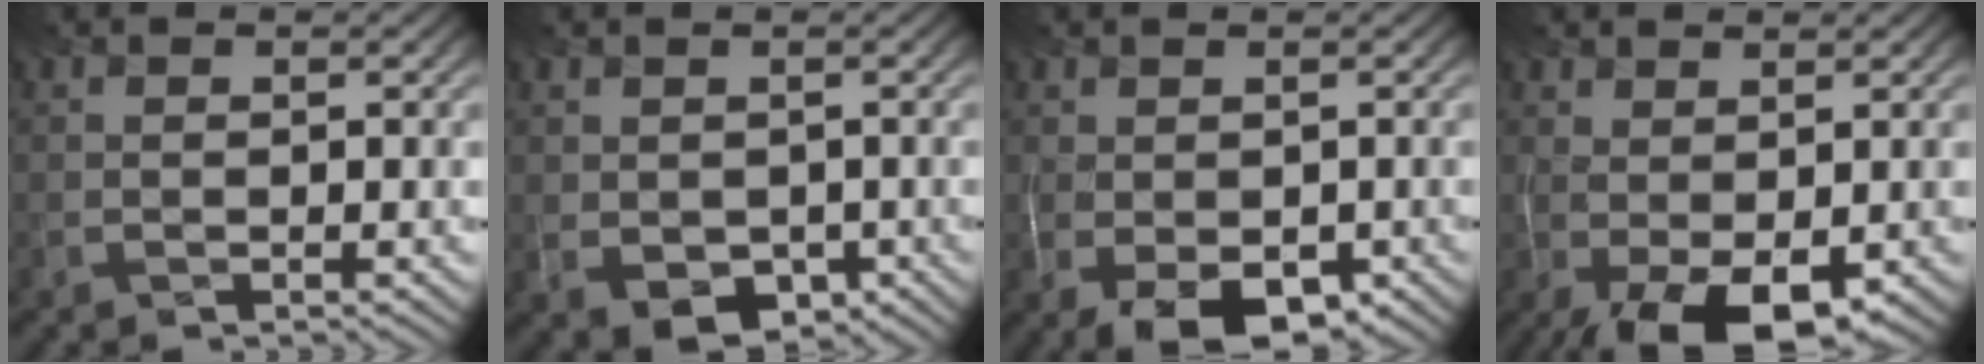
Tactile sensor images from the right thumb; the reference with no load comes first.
{"total": 4.4, "force": [-1.6, 3.2, 2.6], "torque": [-0.061, -0.027, -0.020]}
{"total": 6.0, "force": [-2.5, 3.3, 4.4], "torque": [-0.071, -0.014, -0.035]}
{"total": 7.7, "force": [-2.1, 3.1, 6.6], "torque": [-0.110, -0.002, -0.026]}